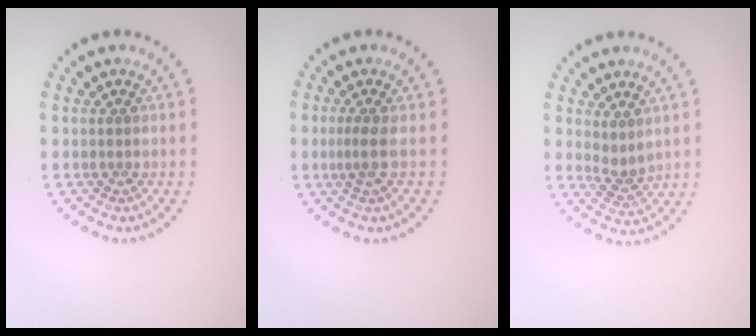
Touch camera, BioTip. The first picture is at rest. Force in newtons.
{"total": 1.7, "press": 1.3, "slide": 1.2}
{"total": 1.9, "press": 1.4, "slide": 1.2}